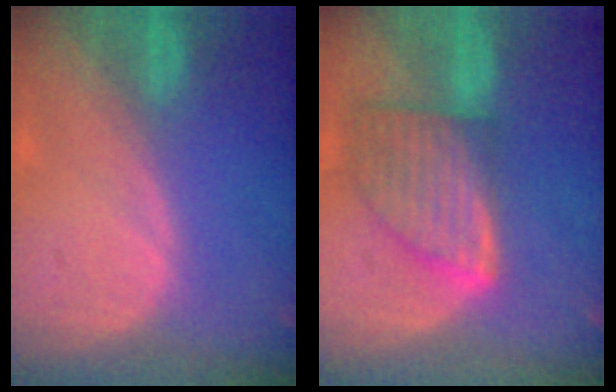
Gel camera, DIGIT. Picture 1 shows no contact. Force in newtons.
{"total": 8.2, "press": 7.4, "slide": 3.5}